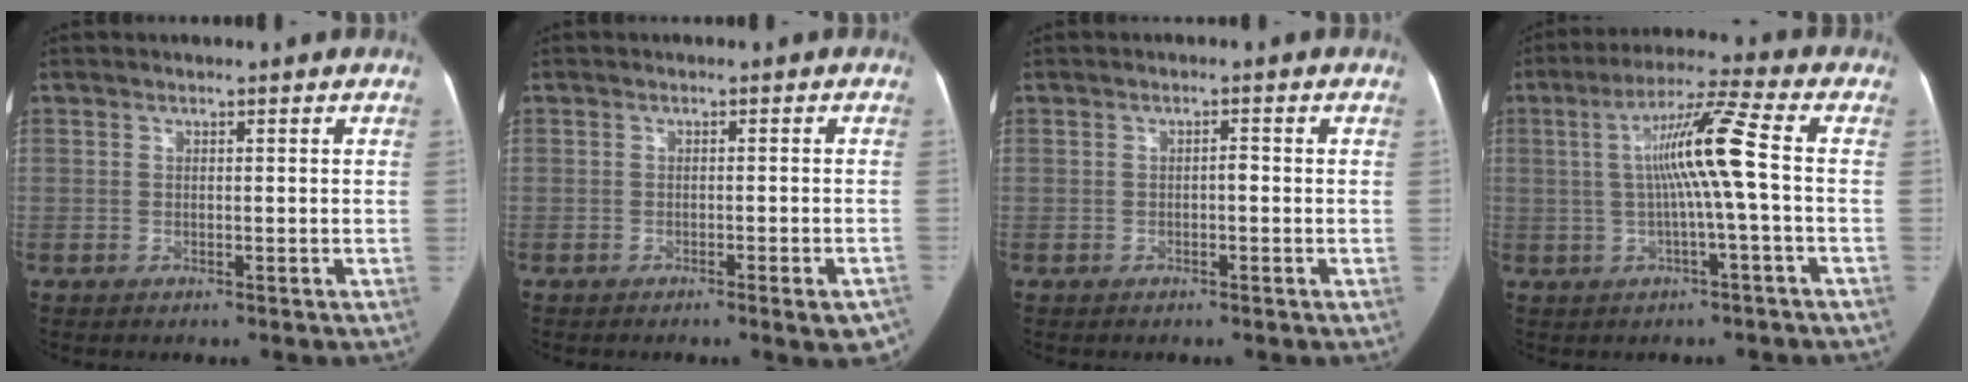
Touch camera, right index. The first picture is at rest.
{"total": 4.1, "force": [-2.8, 0.5, 3.0], "torque": [-0.022, -0.002, -0.035]}
{"total": 0.9, "force": [-0.3, 0.3, 0.8], "torque": [-0.010, 0.003, -0.007]}
{"total": 9.6, "force": [0.0, -1.1, 9.5], "torque": [-0.173, 0.015, -0.001]}